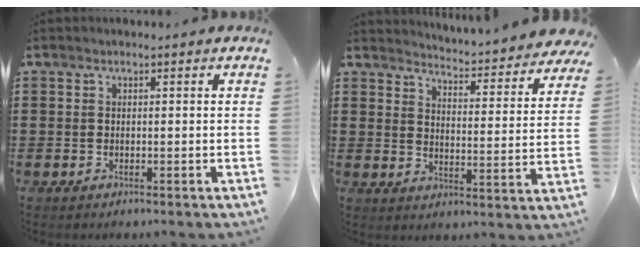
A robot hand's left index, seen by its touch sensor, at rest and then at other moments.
{"total": 3.5, "force": [3.4, -0.5, 0.3], "torque": [-0.022, -0.043, 0.049]}